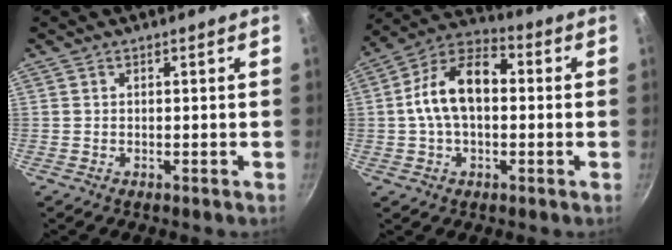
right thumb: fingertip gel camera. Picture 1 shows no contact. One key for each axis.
{"total": 13.7, "fx": 0.6, "fy": 8.5, "fz": 10.8, "tx": -0.168, "ty": 0.040, "tz": -0.008}